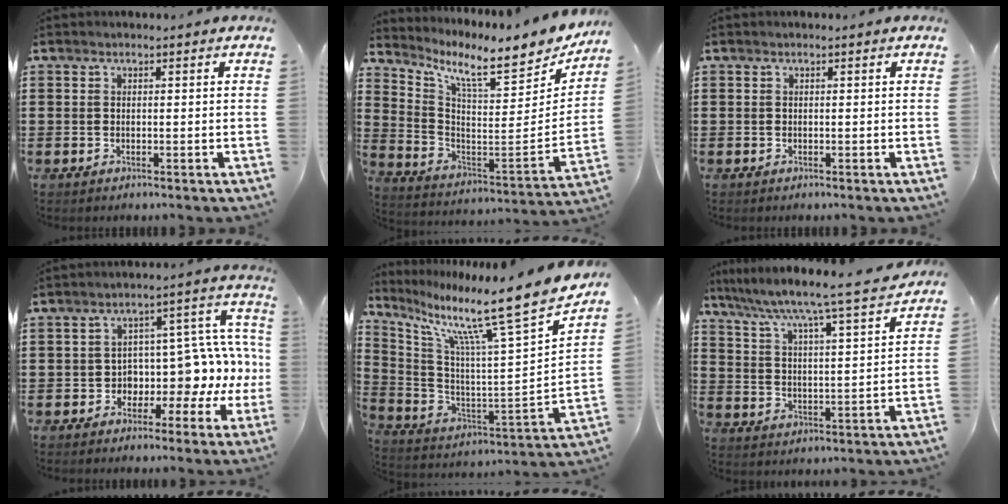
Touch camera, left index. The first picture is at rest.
{"total": 9.0, "force": [7.4, 1.1, 5.0], "torque": [-0.118, -0.068, 0.117]}
{"total": 0.0}
{"total": 7.5, "force": [1.3, 5.7, 4.7], "torque": [-0.081, -0.048, 0.018]}
{"total": 12.0, "force": [8.5, -0.1, 8.5], "torque": [-0.168, -0.075, 0.120]}
{"total": 5.2, "force": [4.5, -0.7, 2.4], "torque": [-0.069, -0.047, 0.064]}